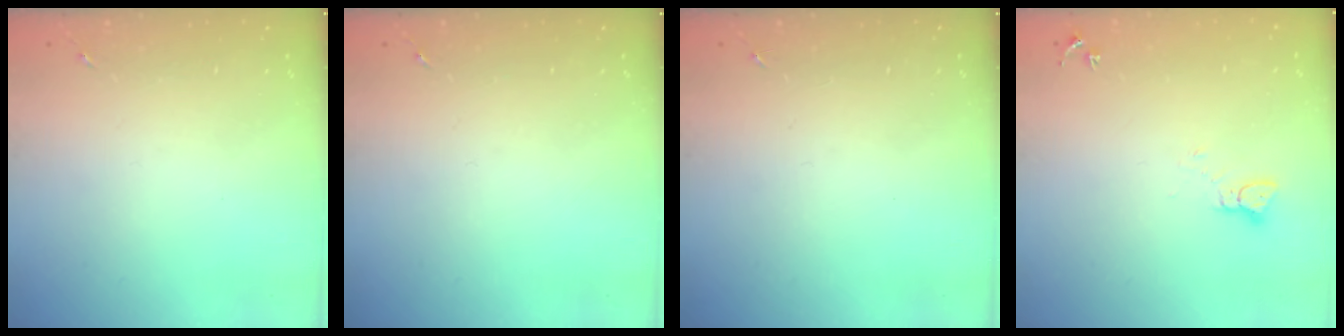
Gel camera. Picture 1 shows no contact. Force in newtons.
{"total": 0.0}
{"total": 0.0}
{"total": 2.2, "press": 2.2, "slide": 0.2}